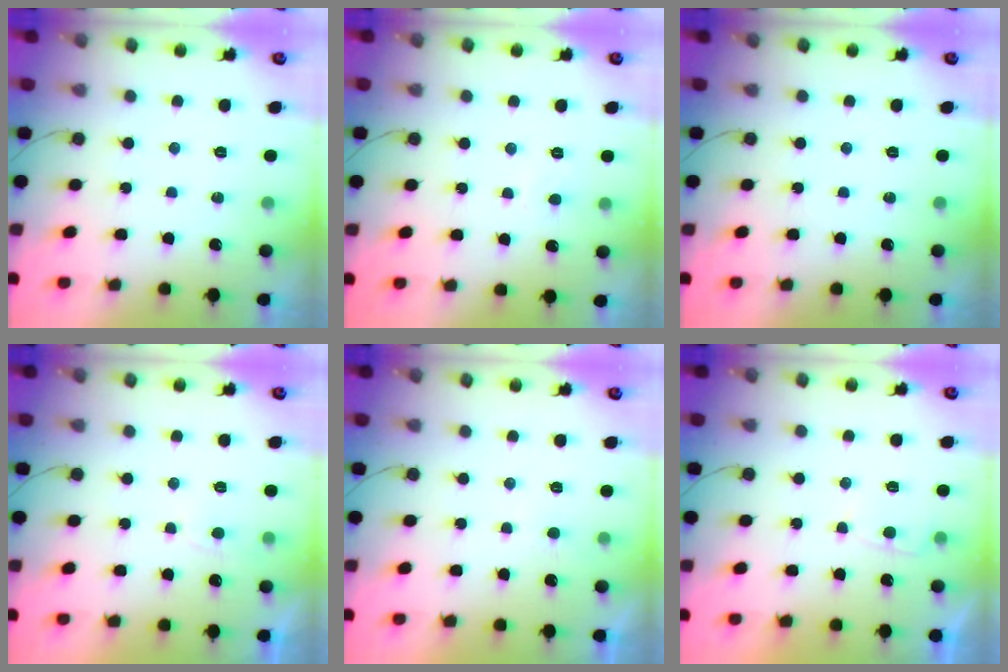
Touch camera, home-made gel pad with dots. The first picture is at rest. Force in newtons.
{"total": 2.4, "press": 2.4, "slide": 0.2}
{"total": 0.0}
{"total": 4.4, "press": 4.4, "slide": 0.5}
{"total": 1.4, "press": 1.4, "slide": 0.2}
{"total": 2.7, "press": 2.7, "slide": 0.4}